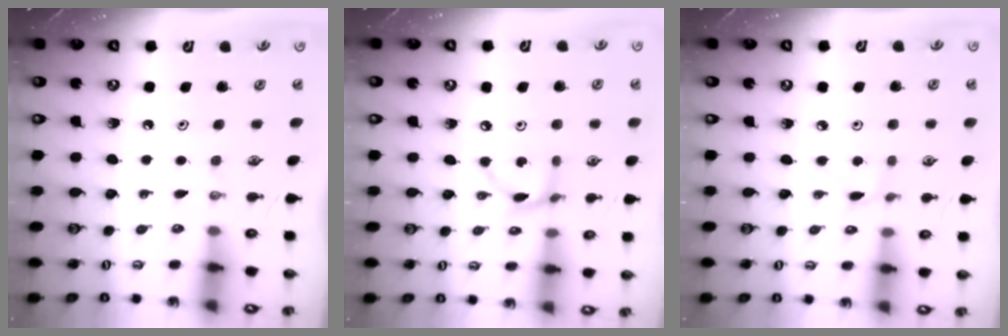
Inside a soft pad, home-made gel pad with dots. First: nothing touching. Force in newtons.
{"total": 7.0, "press": 7.0, "slide": 0.3}
{"total": 0.8, "press": 0.8, "slide": 0.1}